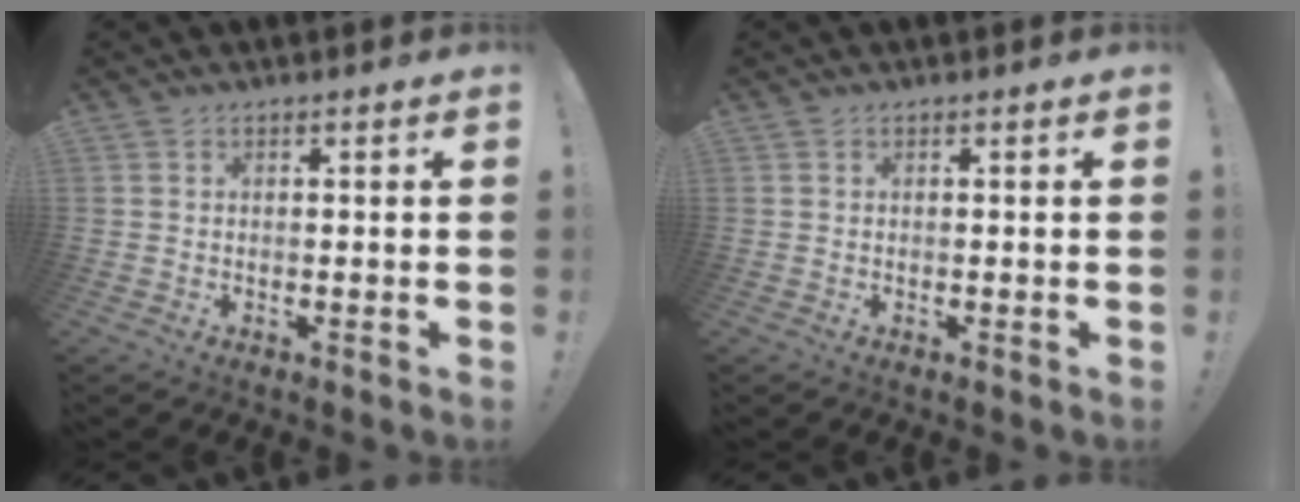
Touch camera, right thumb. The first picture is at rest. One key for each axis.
{"total": 0.0}